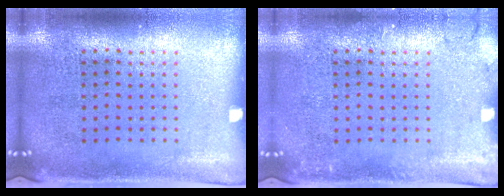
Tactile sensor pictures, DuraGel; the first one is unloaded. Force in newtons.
{"total": 1.4, "press": 1.4, "slide": 0.2}